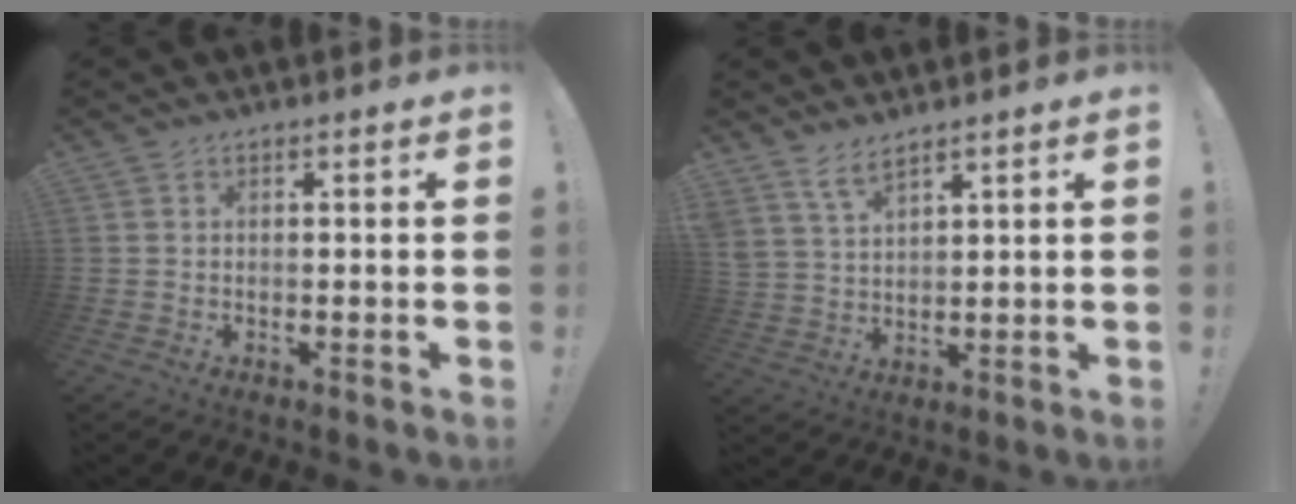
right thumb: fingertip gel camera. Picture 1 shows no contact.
{"total": 5.4, "force": [4.6, 1.7, 2.4], "torque": [-0.043, -0.029, 0.085]}